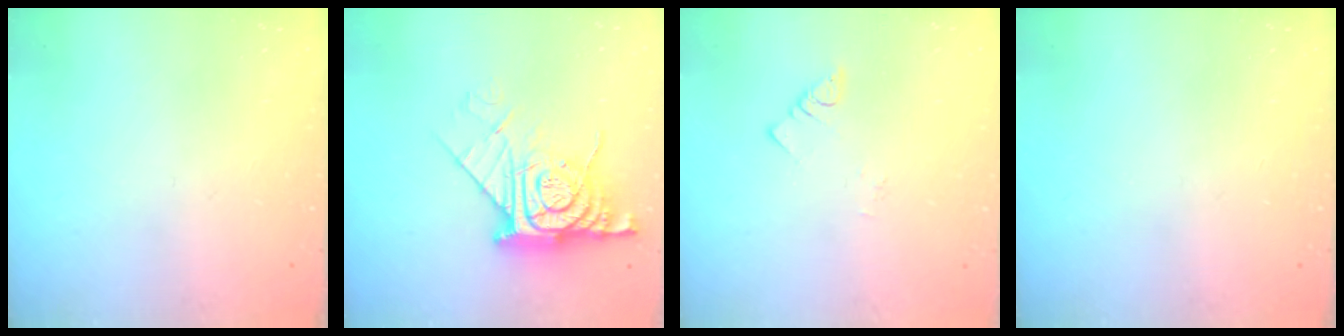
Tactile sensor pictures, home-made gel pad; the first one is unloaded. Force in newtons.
{"total": 13.8, "press": 13.7, "slide": 1.5}
{"total": 2.1, "press": 2.1, "slide": 0.3}
{"total": 0.0}